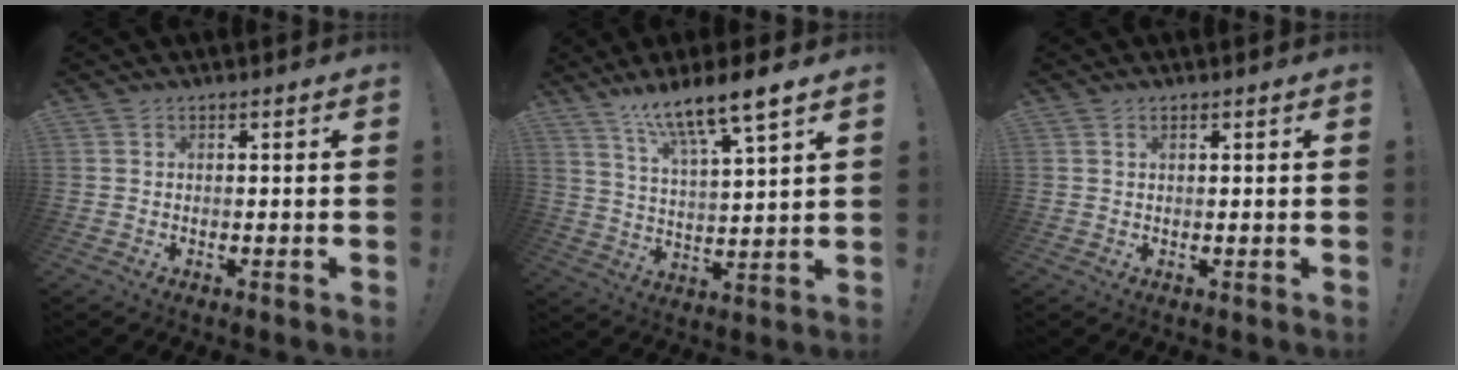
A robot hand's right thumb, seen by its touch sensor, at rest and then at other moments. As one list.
[{"total": 11.3, "force": [9.2, 0.4, 6.5], "torque": [-0.118, -0.061, 0.153]}, {"total": 0.8, "force": [0.5, 0.2, 0.6], "torque": [-0.006, -0.003, 0.008]}]